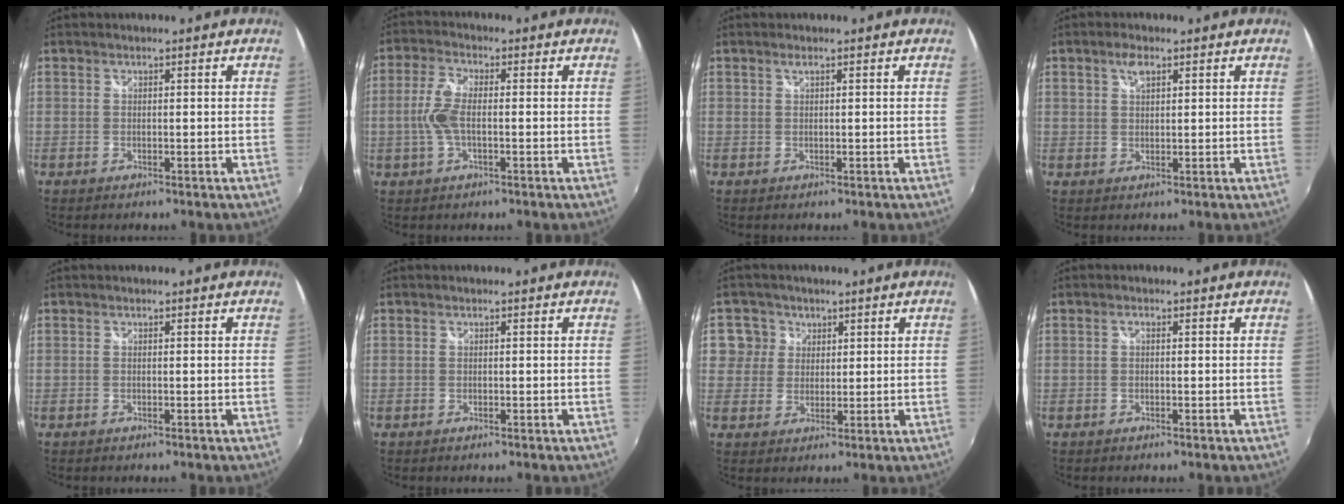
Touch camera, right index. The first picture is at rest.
{"total": 6.3, "force": [-0.6, 2.4, 5.8], "torque": [-0.125, 0.004, -0.013]}
{"total": 0.6, "force": [0.4, 0.1, 0.4], "torque": [-0.006, 0.002, 0.008]}
{"total": 2.9, "force": [1.6, 1.4, 2.0], "torque": [-0.033, 0.005, 0.028]}
{"total": 0.0}
{"total": 0.0}
{"total": 5.2, "force": [1.8, 4.9, 0.2], "torque": [0.009, 0.021, 0.028]}
{"total": 0.7, "force": [0.1, 0.3, 0.6], "torque": [-0.011, 0.003, -0.001]}